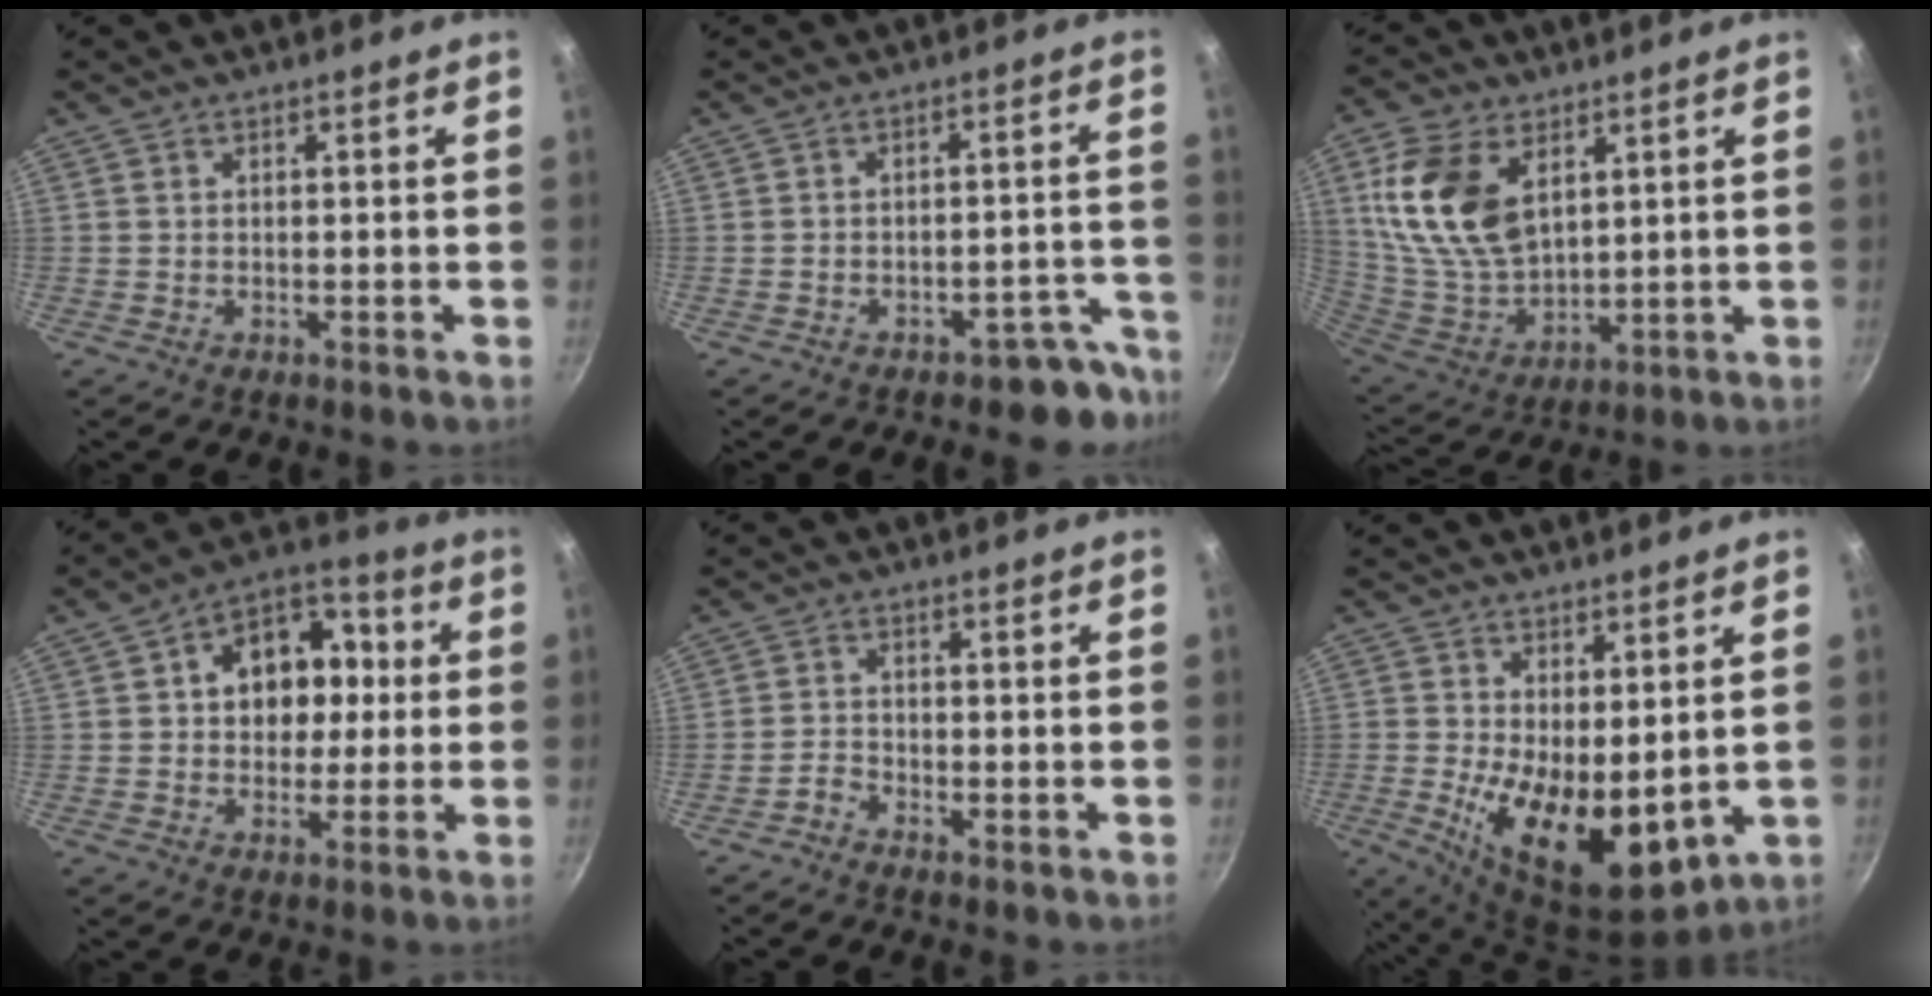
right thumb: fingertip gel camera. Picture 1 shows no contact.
{"total": 6.5, "force": [-5.3, 3.3, 1.8], "torque": [0.038, 0.070, -0.056]}
{"total": 17.2, "force": [6.1, 10.7, 12.1], "torque": [-0.220, -0.028, 0.131]}
{"total": 14.2, "force": [1.9, 10.8, 9.0], "torque": [-0.088, 0.026, 0.019]}
{"total": 1.9, "force": [-1.4, 0.9, 0.8], "torque": [-0.022, 0.014, -0.033]}
{"total": 13.5, "force": [0.0, 6.9, 11.6], "torque": [-0.171, -0.034, 0.018]}